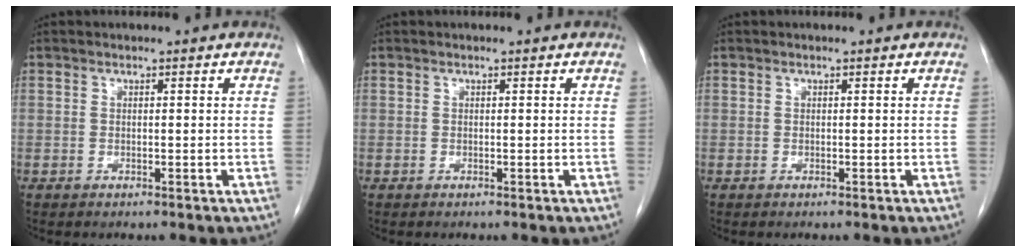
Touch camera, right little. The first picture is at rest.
{"total": 0.0}
{"total": 0.0}